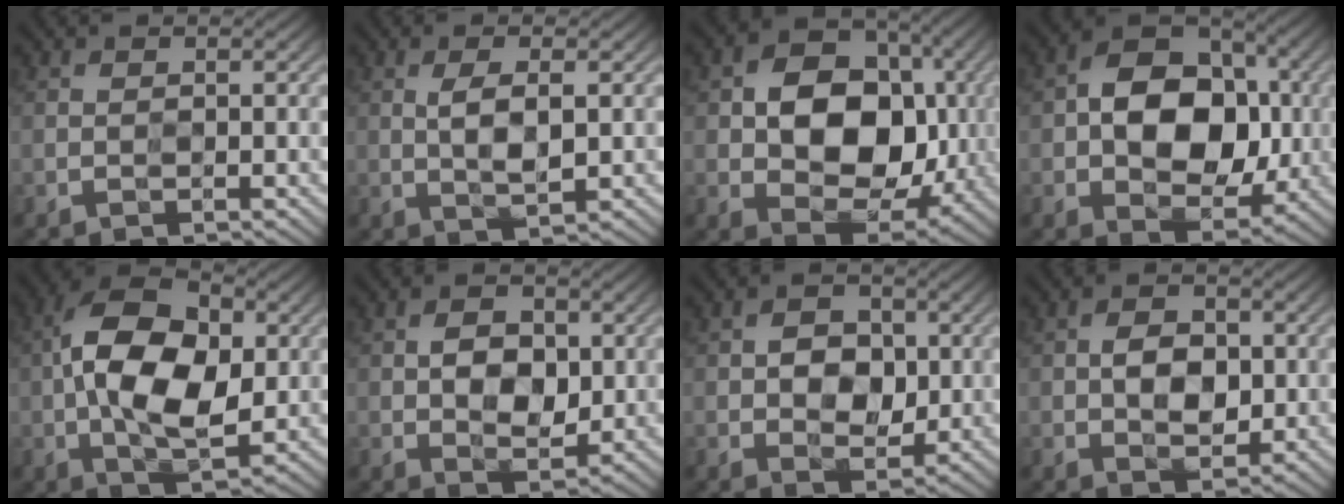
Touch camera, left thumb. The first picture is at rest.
{"total": 4.0, "force": [0.5, 1.4, 3.7], "torque": [-0.080, -0.003, 0.014]}
{"total": 12.2, "force": [0.6, 9.0, 8.3], "torque": [-0.135, -0.005, 0.007]}
{"total": 12.2, "force": [0.1, 8.5, 8.7], "torque": [-0.141, 0.004, -0.002]}
{"total": 13.4, "force": [0.2, 7.7, 11.1], "torque": [-0.213, 0.013, -0.002]}
{"total": 5.5, "force": [0.4, 3.6, 4.1], "torque": [-0.068, -0.003, 0.007]}
{"total": 5.0, "force": [0.1, 3.7, 3.4], "torque": [-0.055, -0.003, 0.000]}
{"total": 4.9, "force": [0.0, 3.2, 3.7], "torque": [-0.063, -0.002, -0.001]}